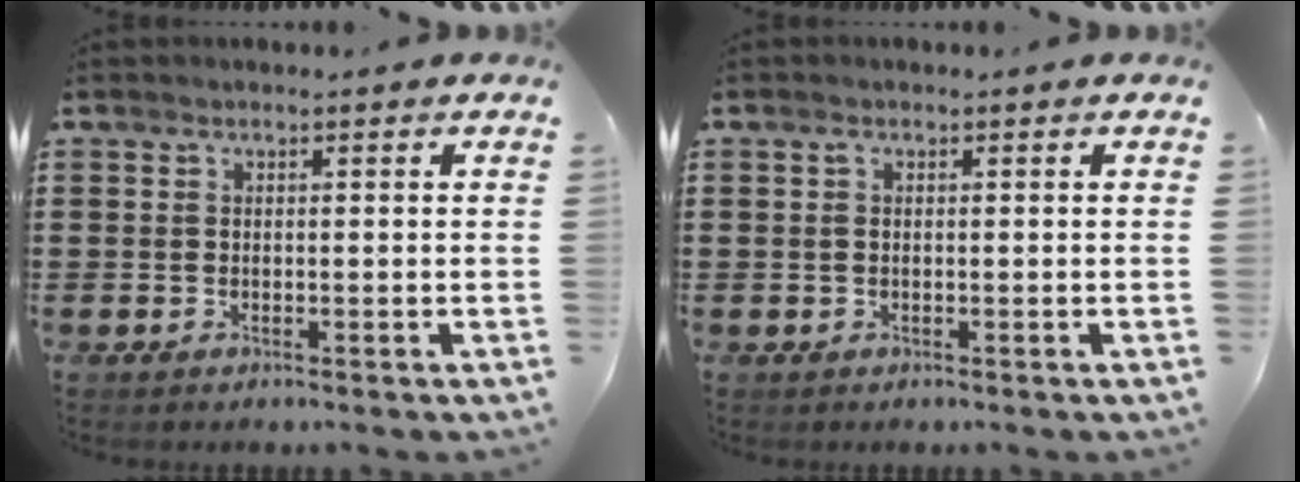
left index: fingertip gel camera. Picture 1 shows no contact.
{"total": 0.9, "force": [0.0, 0.4, 0.8], "torque": [-0.024, -0.001, -0.003]}